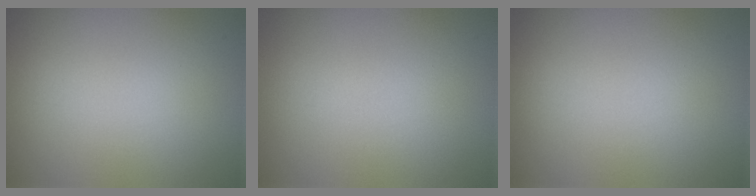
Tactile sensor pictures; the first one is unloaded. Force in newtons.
{"total": 0.0}
{"total": 0.0}